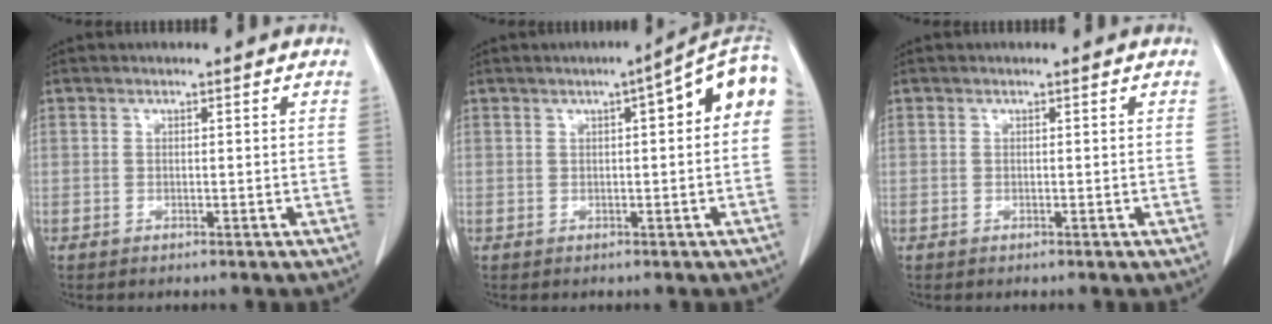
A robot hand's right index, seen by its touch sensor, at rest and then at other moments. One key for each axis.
{"total": 8.7, "fx": 2.2, "fy": 1.2, "fz": 8.4, "tx": -0.107, "ty": 0.029, "tz": 0.019}
{"total": 0.0}